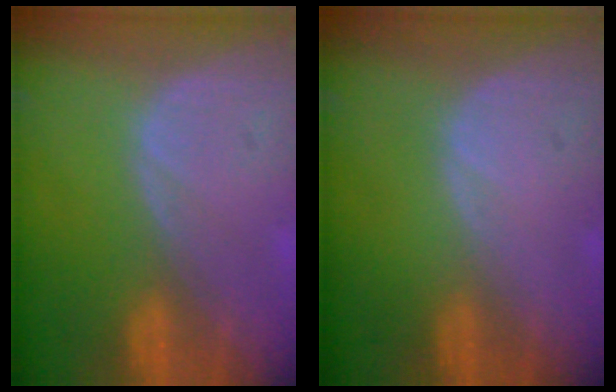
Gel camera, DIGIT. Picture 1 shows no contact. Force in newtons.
{"total": 0.0}